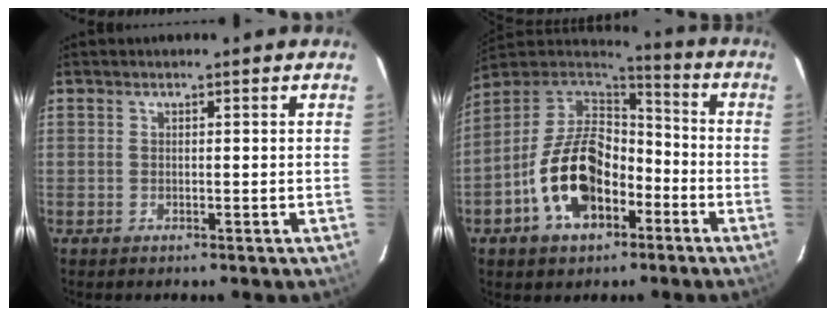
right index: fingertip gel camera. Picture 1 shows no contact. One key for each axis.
{"total": 16.6, "fx": -6.3, "fy": 10.3, "fz": 11.4, "tx": -0.231, "ty": 0.017, "tz": -0.103}